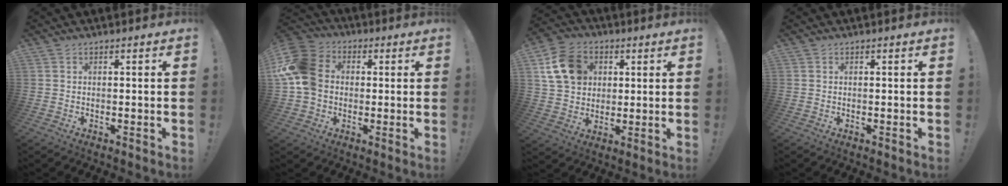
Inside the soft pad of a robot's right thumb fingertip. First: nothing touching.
{"total": 15.5, "force": [0.6, 12.3, 9.3], "torque": [-0.183, 0.019, 0.016]}
{"total": 13.7, "force": [4.4, 11.2, 6.6], "torque": [-0.099, -0.004, 0.095]}
{"total": 0.0}